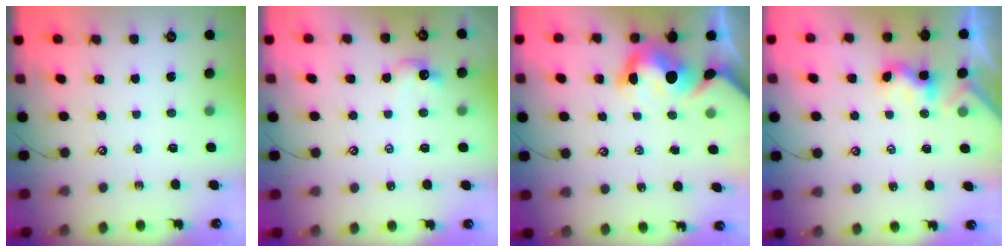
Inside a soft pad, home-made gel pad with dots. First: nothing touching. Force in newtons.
{"total": 2.3, "press": 2.2, "slide": 0.5}
{"total": 8.2, "press": 8.2, "slide": 0.8}
{"total": 2.3, "press": 2.3, "slide": 0.0}